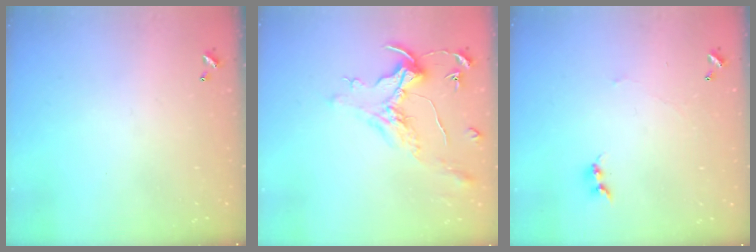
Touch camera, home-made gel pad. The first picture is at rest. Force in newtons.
{"total": 1.5, "press": 1.3, "slide": 0.7}
{"total": 1.1, "press": 1.0, "slide": 0.5}